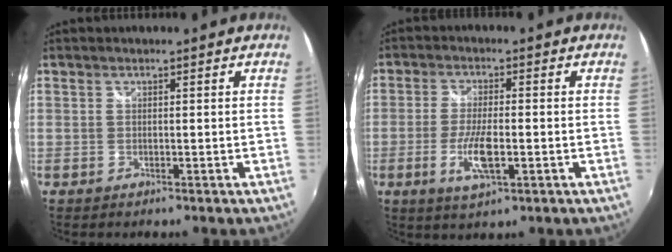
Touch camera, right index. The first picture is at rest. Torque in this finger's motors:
{"motor_torque": [0.84, 0.32, 0.45, 0.11]}